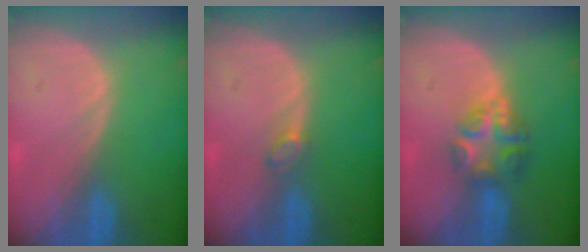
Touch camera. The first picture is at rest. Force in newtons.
{"total": 1.4, "press": 1.4, "slide": 0.2}
{"total": 6.2, "press": 5.4, "slide": 2.9}